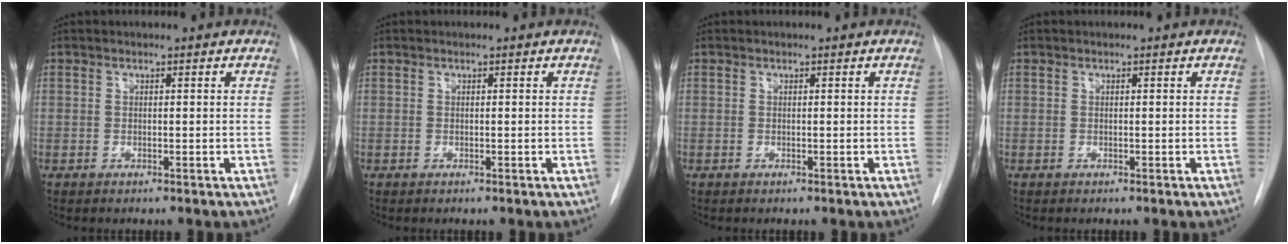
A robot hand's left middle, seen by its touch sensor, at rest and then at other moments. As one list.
[{"total": 0.0}, {"total": 0.0}, {"total": 0.0}]